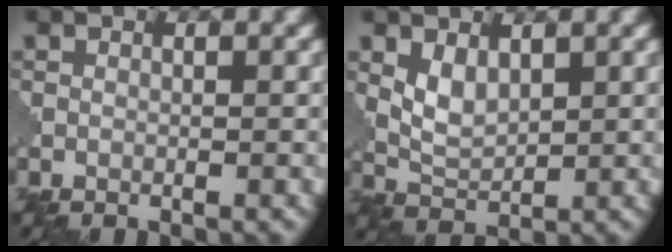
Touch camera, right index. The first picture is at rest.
{"total": 2.8, "force": [1.0, 1.6, 2.1], "torque": [-0.046, -0.004, 0.026]}